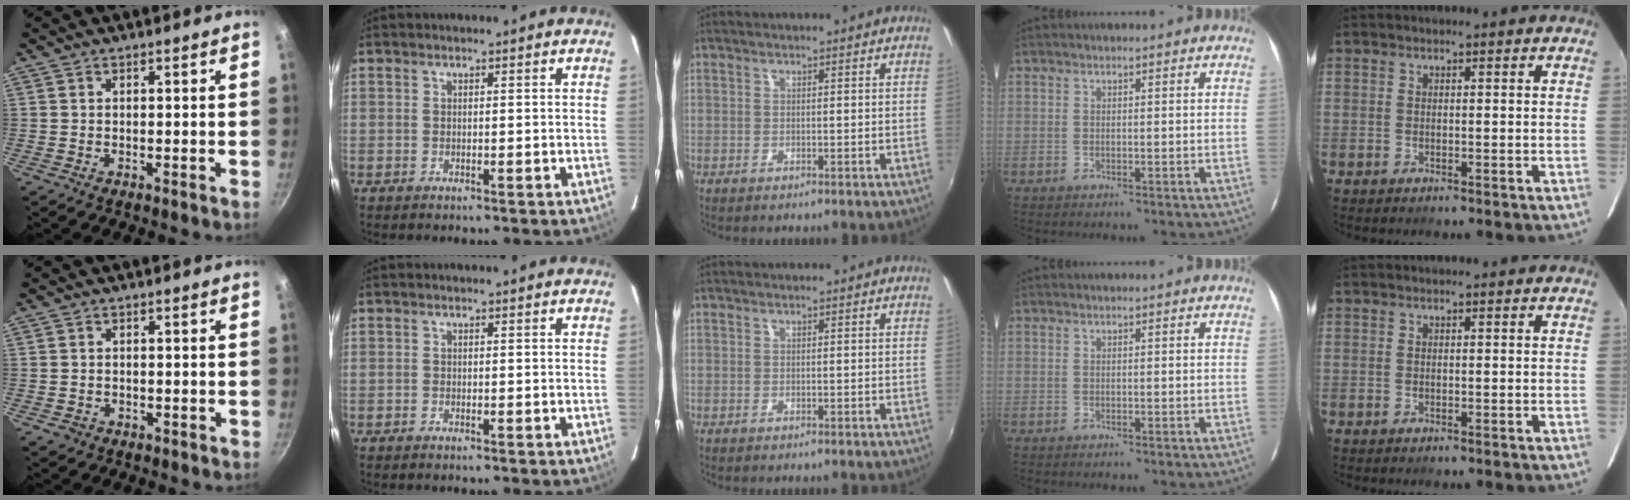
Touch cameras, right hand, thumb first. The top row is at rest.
{"thumb": {"total": 2.1, "force": [-0.8, 1.7, 0.8], "torque": [-0.014, 0.005, -0.004]}}